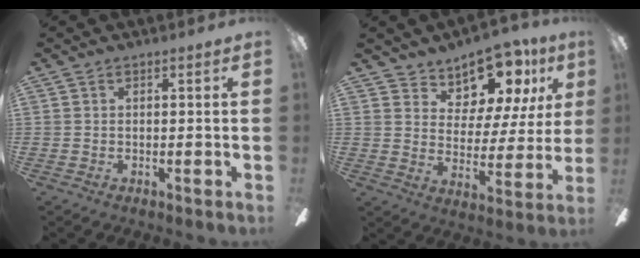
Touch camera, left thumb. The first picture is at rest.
{"total": 13.4, "force": [10.7, 6.1, 5.3], "torque": [-0.090, -0.079, 0.191]}